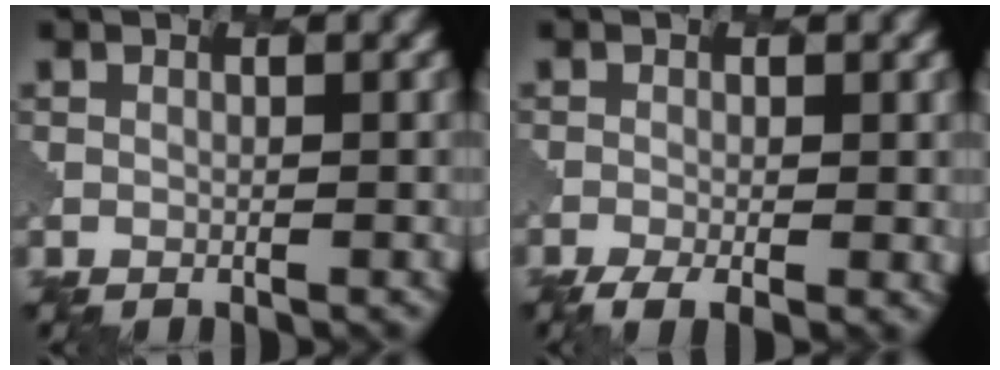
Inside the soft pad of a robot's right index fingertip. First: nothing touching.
{"total": 3.8, "force": [-1.7, 1.4, 3.1], "torque": [-0.051, -0.005, -0.026]}